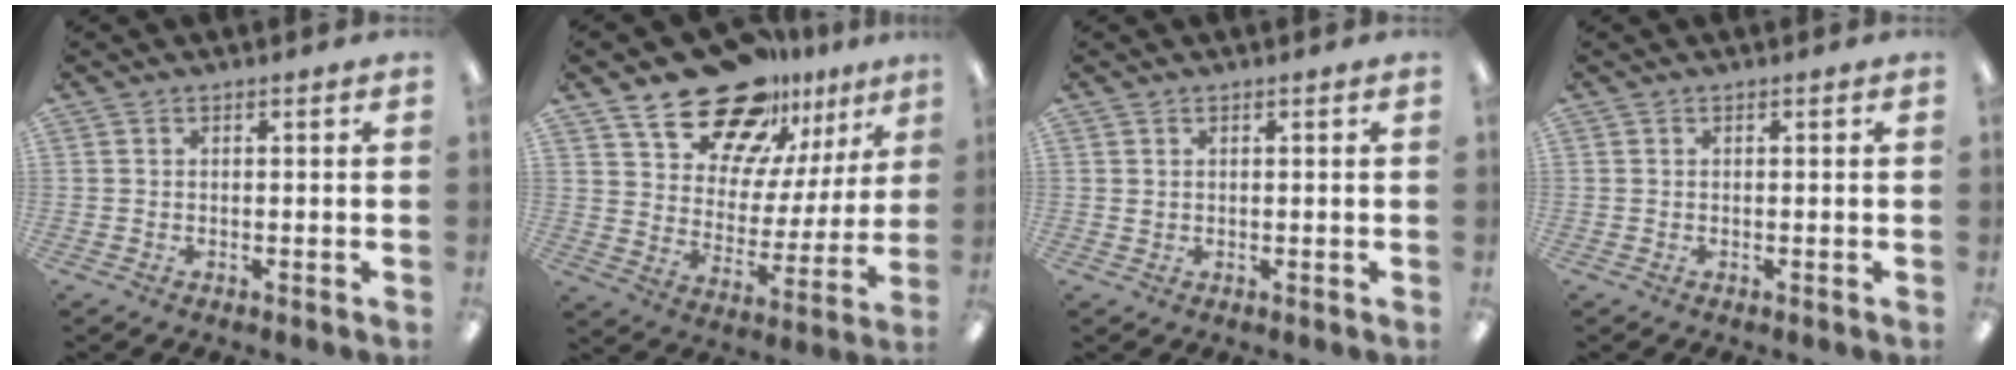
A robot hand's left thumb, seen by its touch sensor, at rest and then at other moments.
{"total": 19.7, "force": [15.6, 9.8, 7.0], "torque": [-0.120, -0.113, 0.279]}
{"total": 0.9, "force": [0.6, 0.7, 0.1], "torque": [-0.003, 0.002, 0.012]}
{"total": 0.0}